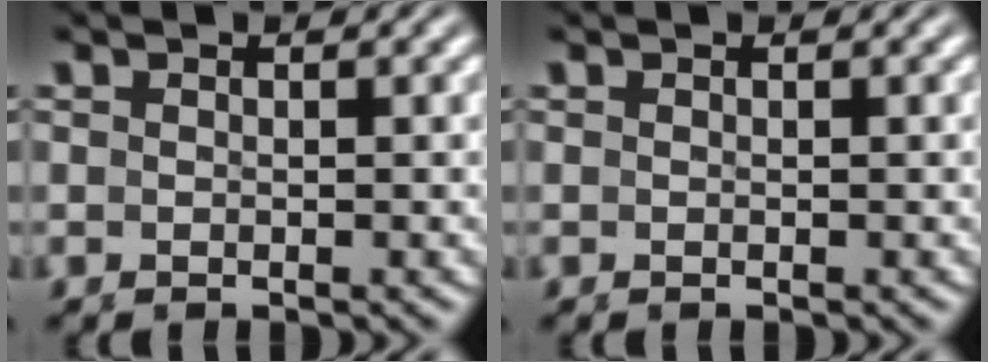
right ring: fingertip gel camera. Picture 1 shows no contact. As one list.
[{"total": 0.0}]